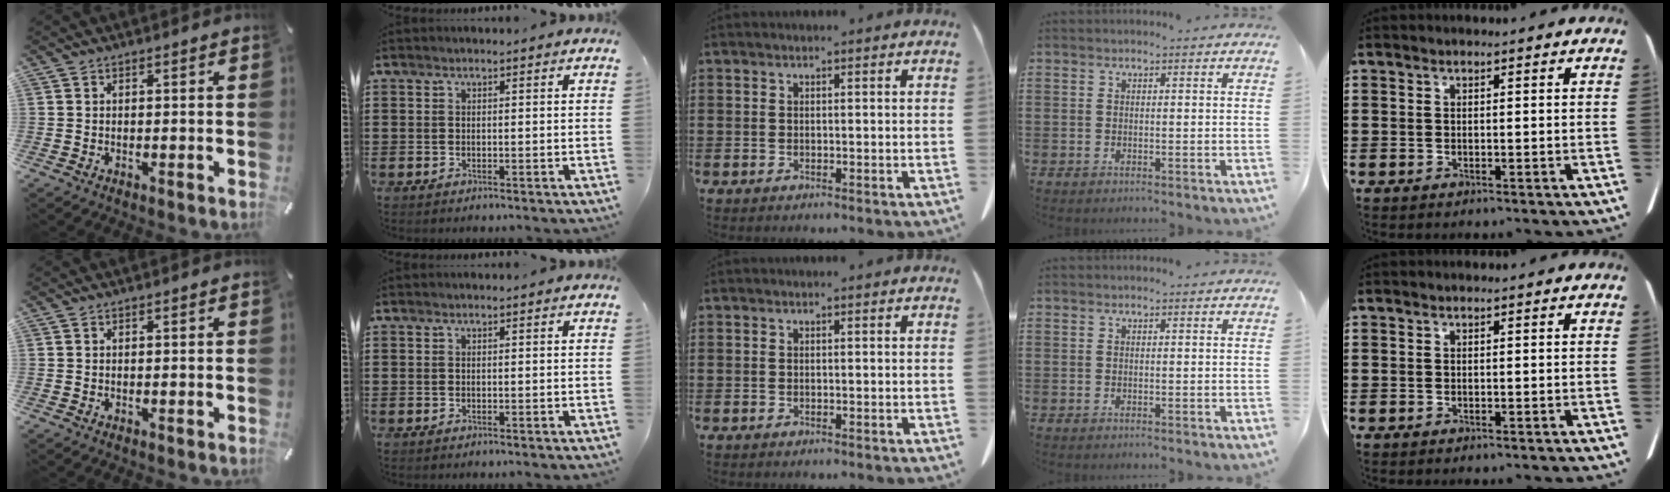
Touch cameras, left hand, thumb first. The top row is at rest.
{}